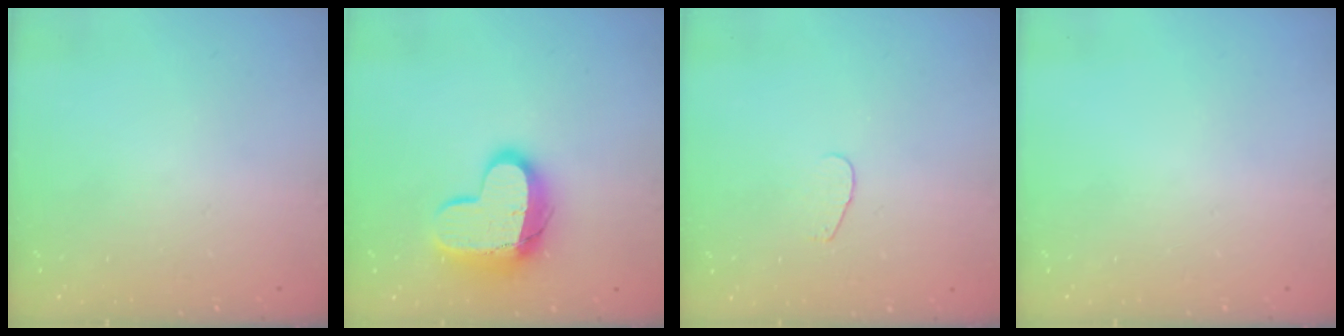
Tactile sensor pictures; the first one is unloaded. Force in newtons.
{"total": 14.1, "press": 14.1, "slide": 1.1}
{"total": 2.8, "press": 2.8, "slide": 0.2}
{"total": 0.0}